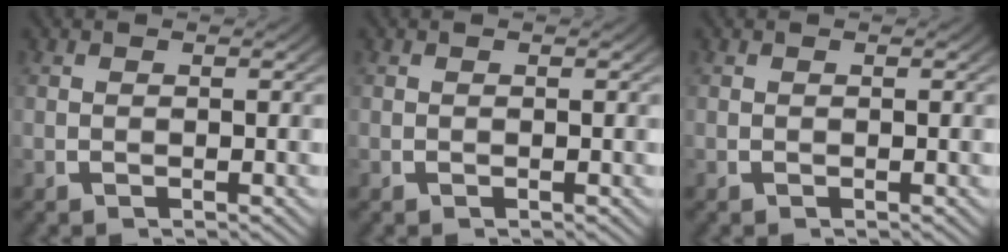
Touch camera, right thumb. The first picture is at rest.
{"total": 0.0}
{"total": 0.0}